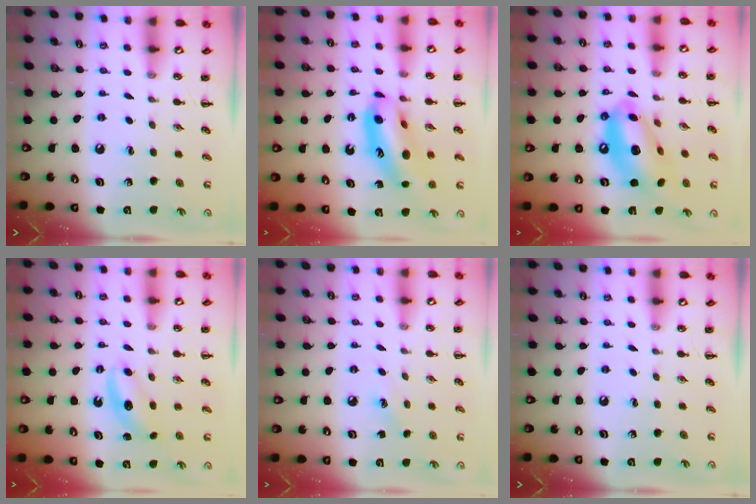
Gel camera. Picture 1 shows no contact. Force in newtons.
{"total": 13.0, "press": 12.6, "slide": 3.2}
{"total": 15.7, "press": 15.2, "slide": 3.7}
{"total": 5.1, "press": 4.9, "slide": 1.6}
{"total": 5.2, "press": 5.0, "slide": 1.3}
{"total": 0.0}